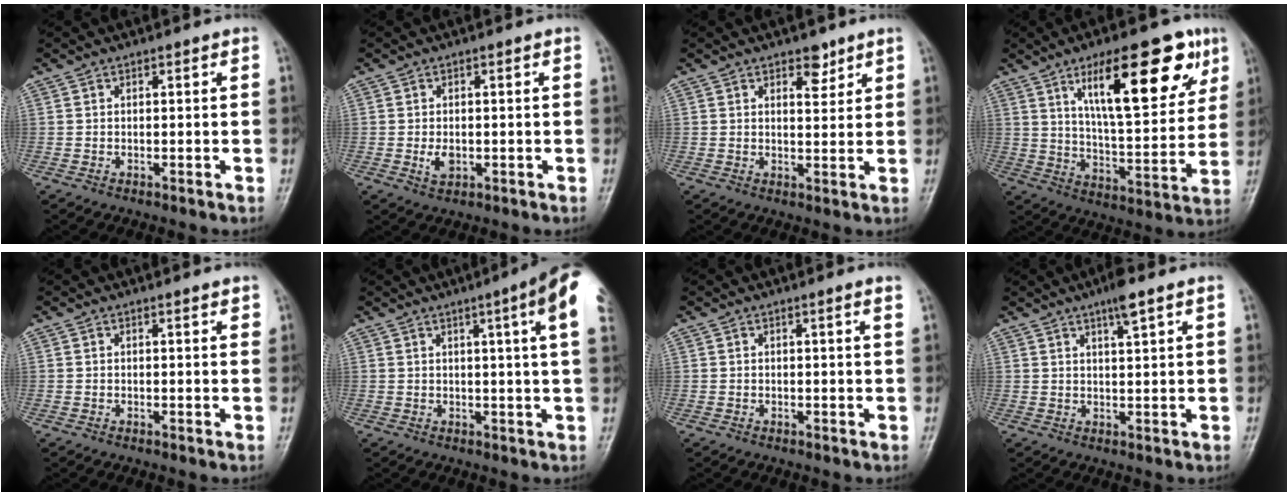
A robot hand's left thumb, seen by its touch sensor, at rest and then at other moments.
{"total": 3.0, "force": [-0.5, 2.0, 2.1], "torque": [-0.032, -0.002, -0.006]}
{"total": 3.8, "force": [2.6, 1.9, 2.1], "torque": [-0.010, -0.016, 0.037]}
{"total": 21.0, "force": [10.4, 7.4, 16.7], "torque": [-0.207, -0.036, 0.166]}
{"total": 1.7, "force": [1.5, 0.6, 0.8], "torque": [-0.002, -0.003, 0.015]}
{"total": 9.8, "force": [4.1, -0.1, 8.8], "torque": [-0.111, -0.007, 0.038]}
{"total": 1.3, "force": [0.9, -0.3, 0.9], "torque": [-0.016, -0.005, 0.011]}
{"total": 4.8, "force": [3.1, 0.7, 3.6], "torque": [-0.057, -0.012, 0.049]}